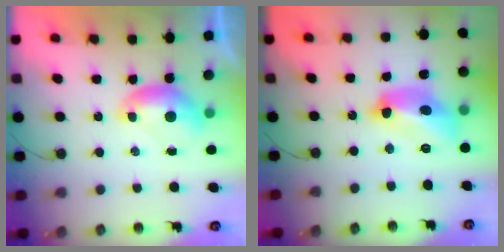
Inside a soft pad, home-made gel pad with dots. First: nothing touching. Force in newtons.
{"total": 10.0, "press": 9.9, "slide": 0.9}